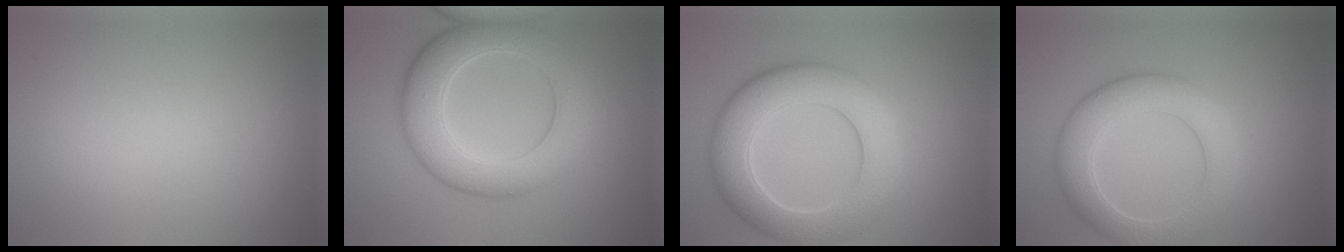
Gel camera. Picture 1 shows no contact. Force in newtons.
{"total": 7.2, "press": 7.2, "slide": 0.0}
{"total": 8.2, "press": 8.2, "slide": 0.4}
{"total": 5.7, "press": 5.7, "slide": 0.5}